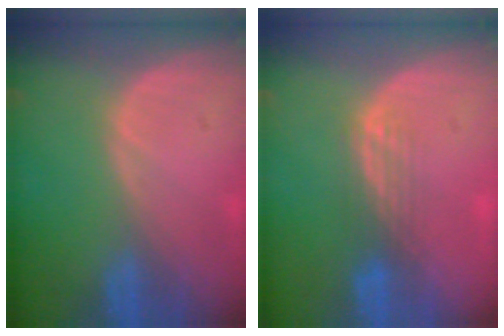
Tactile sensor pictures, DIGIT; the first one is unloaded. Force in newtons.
{"total": 3.0, "press": 2.5, "slide": 1.6}